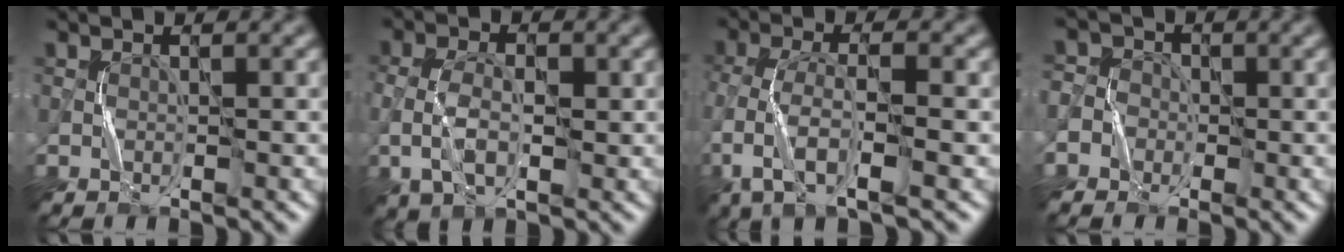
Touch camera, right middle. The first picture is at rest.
{"total": 4.2, "force": [-0.4, 2.5, 3.3], "torque": [-0.075, -0.003, -0.010]}
{"total": 5.0, "force": [-1.9, 1.7, 4.3], "torque": [-0.099, -0.006, -0.043]}
{"total": 3.6, "force": [-1.9, 3.0, 0.5], "torque": [0.004, 0.003, -0.049]}